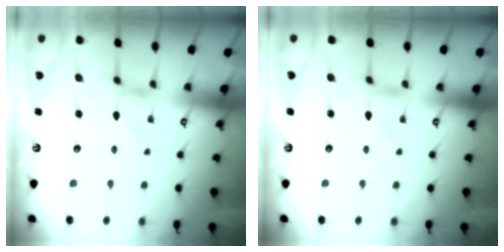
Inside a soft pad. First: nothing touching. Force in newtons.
{"total": 0.7, "press": 0.7, "slide": 0.2}